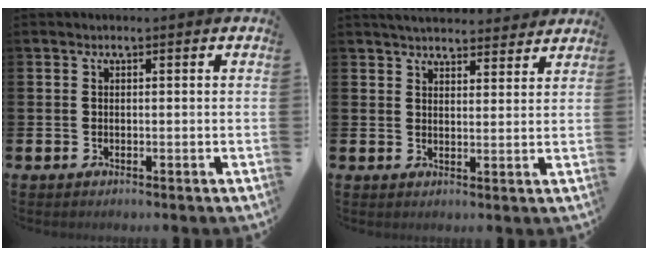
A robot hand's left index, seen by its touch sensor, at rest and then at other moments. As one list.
[{"total": 4.3, "force": [4.2, 0.7, 0.5], "torque": [-0.016, -0.022, 0.076]}]